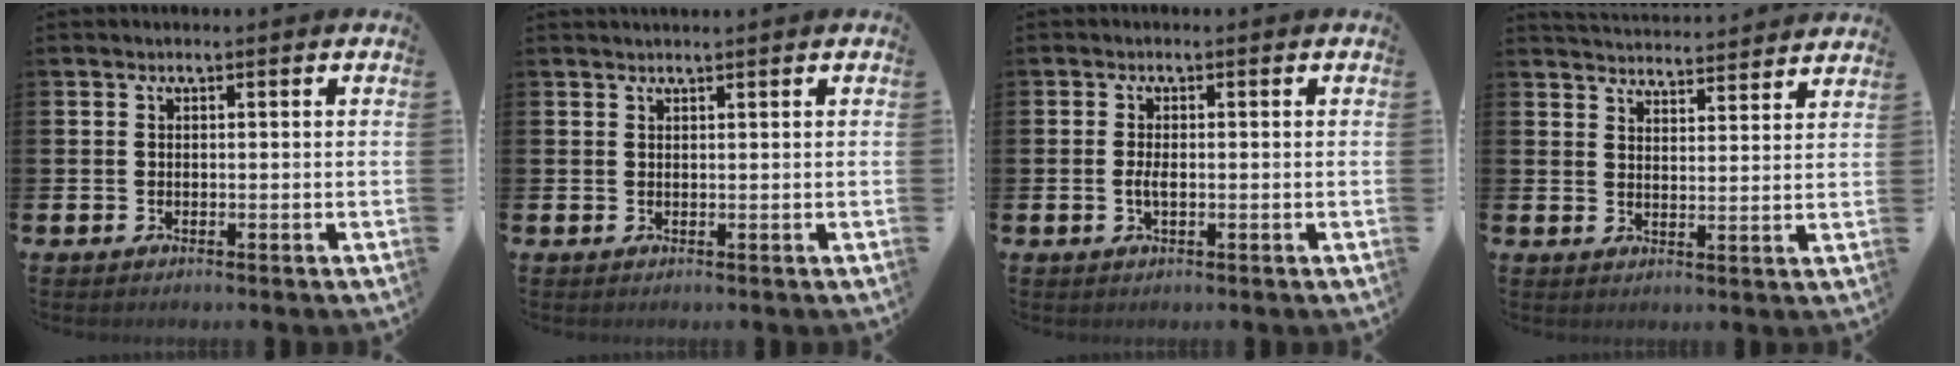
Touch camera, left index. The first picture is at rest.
{"total": 0.8, "force": [0.8, -0.1, 0.1], "torque": [0.006, -0.004, 0.014]}
{"total": 1.8, "force": [-0.2, 0.6, 1.6], "torque": [-0.025, -0.001, -0.007]}
{"total": 4.6, "force": [4.6, 0.0, -0.2], "torque": [-0.001, -0.036, 0.080]}